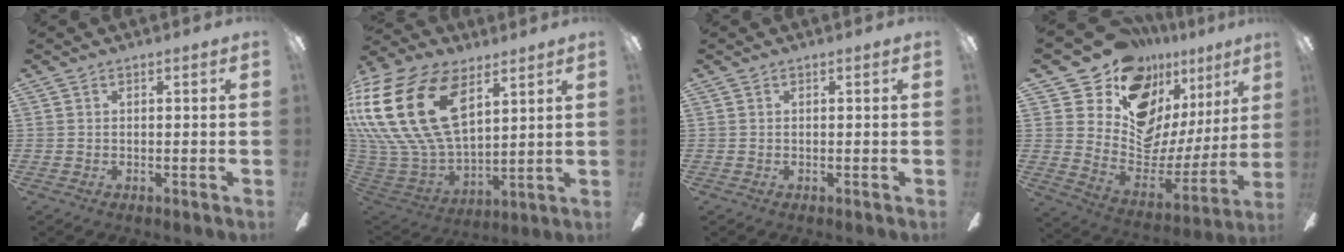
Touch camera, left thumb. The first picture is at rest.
{"total": 30.7, "force": [11.3, 18.3, 22.0], "torque": [-0.482, -0.050, 0.207]}
{"total": 0.0}
{"total": 17.4, "force": [12.8, 10.0, 6.2], "torque": [-0.112, -0.112, 0.245]}